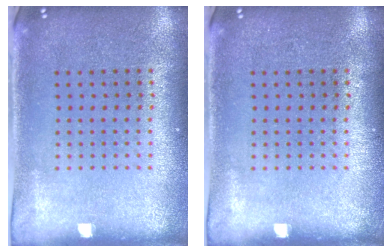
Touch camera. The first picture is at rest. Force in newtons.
{"total": 0.0}